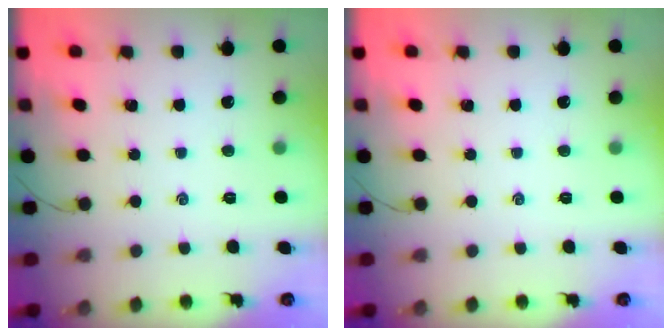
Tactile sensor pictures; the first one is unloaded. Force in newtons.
{"total": 0.0}